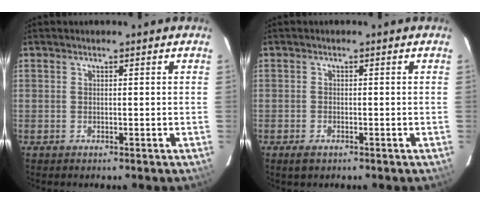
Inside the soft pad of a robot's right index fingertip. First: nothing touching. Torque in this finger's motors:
{"motor_torque": [0.13, -0.11, 0.00, 0.00]}